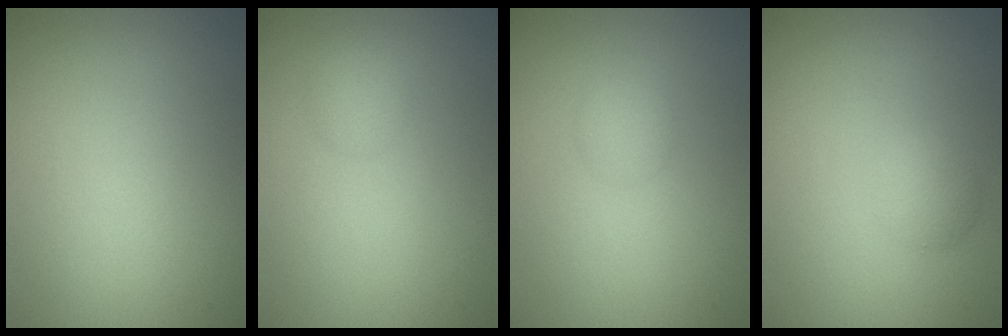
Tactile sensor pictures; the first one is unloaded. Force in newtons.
{"total": 1.5, "press": 1.5, "slide": 0.0}
{"total": 1.3, "press": 1.3, "slide": 0.1}
{"total": 1.6, "press": 1.6, "slide": 0.1}